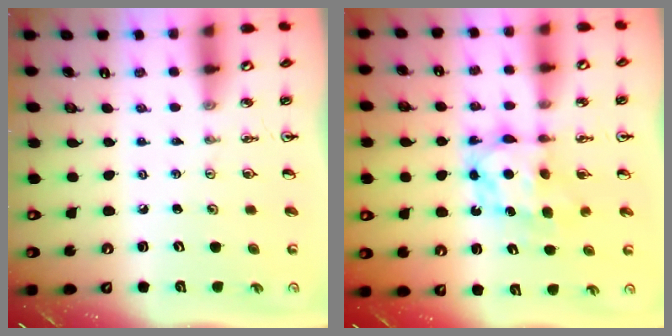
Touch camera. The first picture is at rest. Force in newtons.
{"total": 6.5, "press": 6.5, "slide": 0.5}